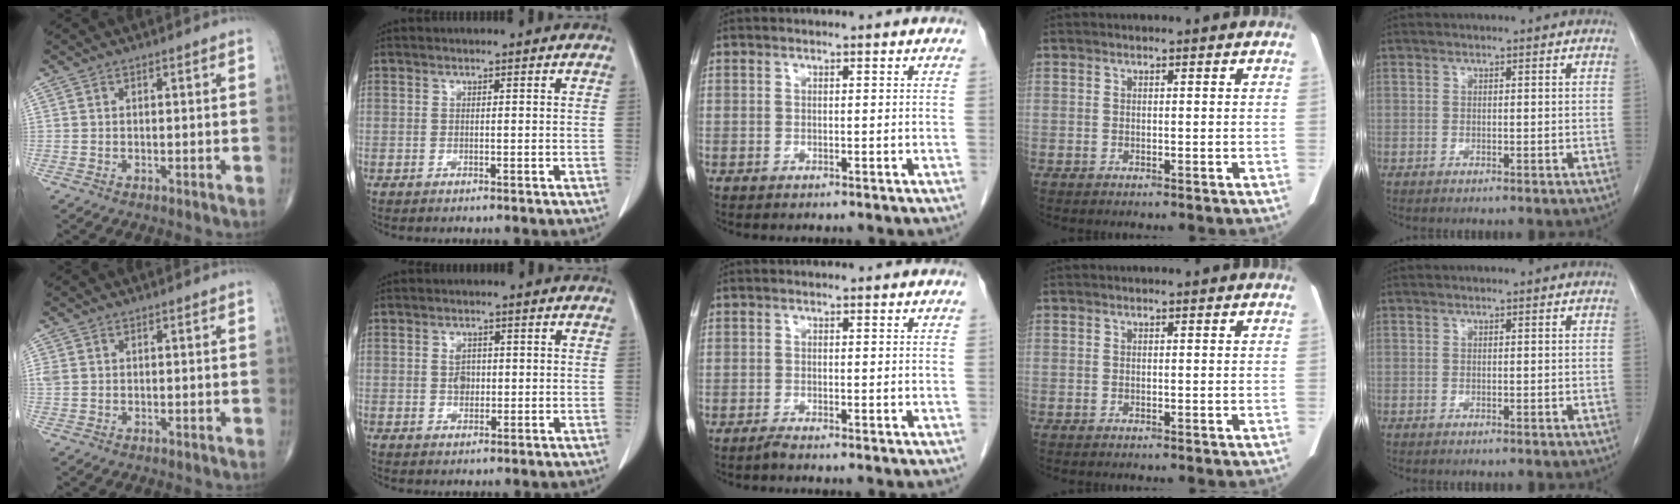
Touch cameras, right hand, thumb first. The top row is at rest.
{"thumb": {"total": 1.4, "force": [0.3, 1.2, 0.8], "torque": [-0.025, 0.008, 0.010]}, "index": {"total": 2.6, "force": [0.1, 1.8, 1.9], "torque": [-0.031, 0.001, 0.004]}, "middle": {"total": 0.8, "force": [-0.7, -0.2, 0.3], "torque": [-0.006, -0.001, -0.013]}}